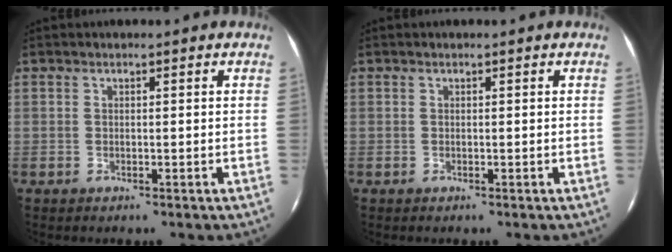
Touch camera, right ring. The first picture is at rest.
{"total": 0.0}